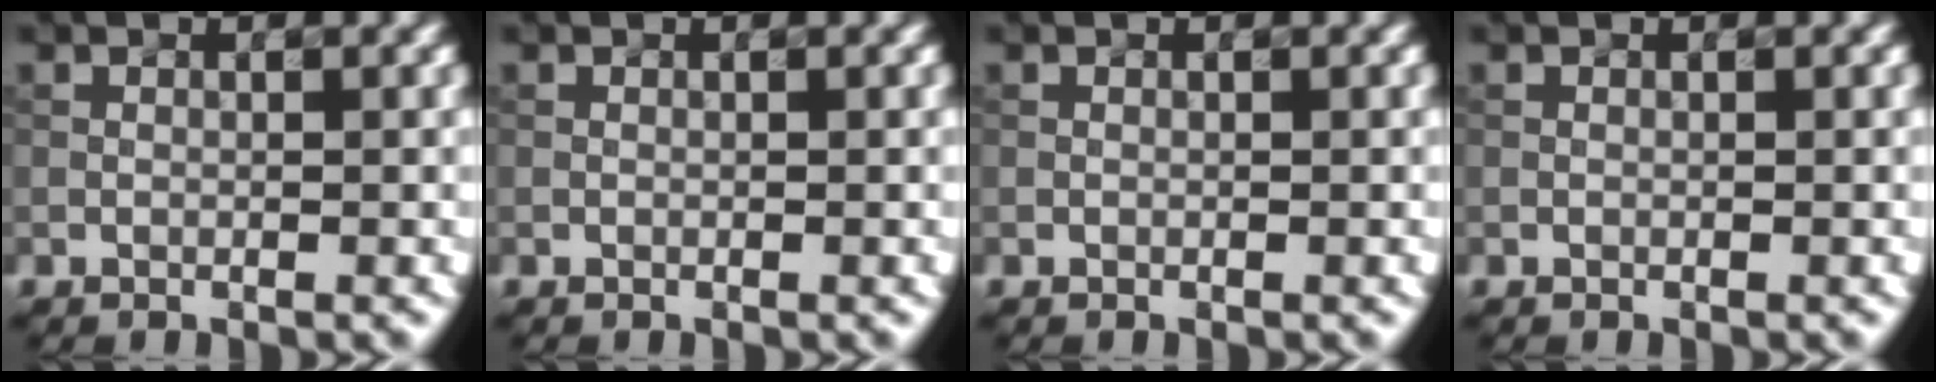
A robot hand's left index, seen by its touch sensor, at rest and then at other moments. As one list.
[{"total": 0.0}, {"total": 0.0}, {"total": 0.0}]